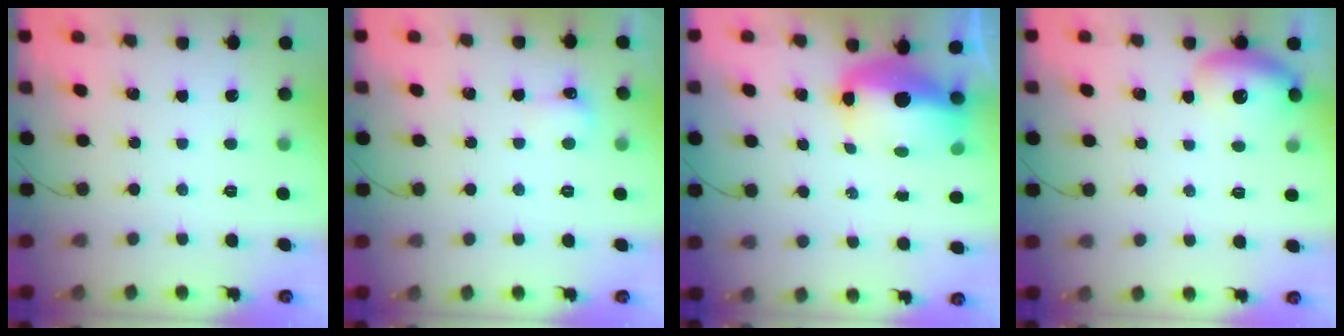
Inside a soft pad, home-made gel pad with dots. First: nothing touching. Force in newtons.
{"total": 4.9, "press": 4.7, "slide": 1.4}
{"total": 10.5, "press": 10.2, "slide": 2.5}
{"total": 13.0, "press": 11.7, "slide": 5.5}